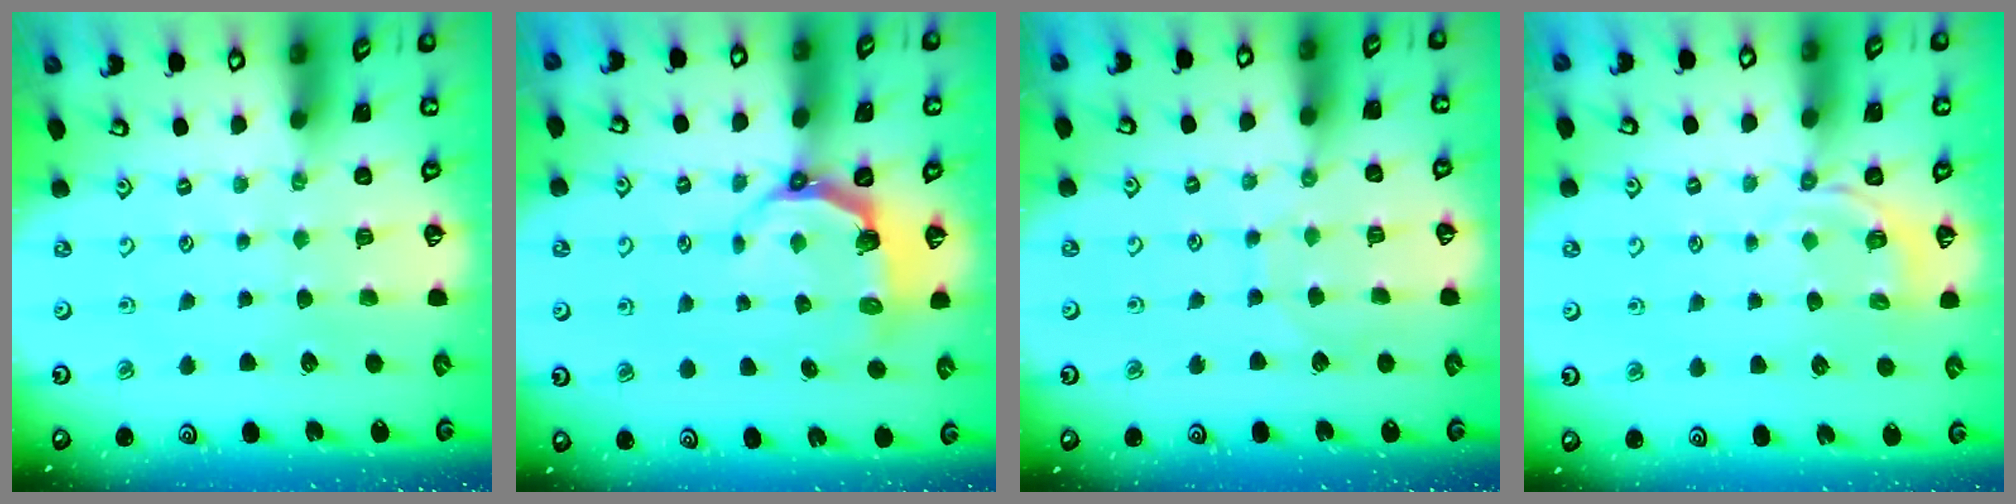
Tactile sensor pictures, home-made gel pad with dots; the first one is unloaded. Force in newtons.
{"total": 4.9, "press": 3.2, "slide": 3.7}
{"total": 6.0, "press": 6.0, "slide": 0.2}
{"total": 2.8, "press": 2.1, "slide": 1.8}